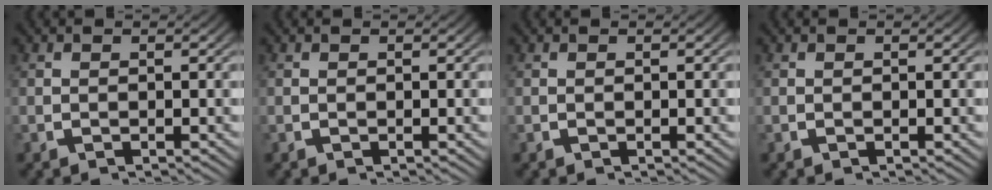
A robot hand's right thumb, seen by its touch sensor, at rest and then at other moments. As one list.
[{"total": 0.0}, {"total": 0.0}, {"total": 0.0}]